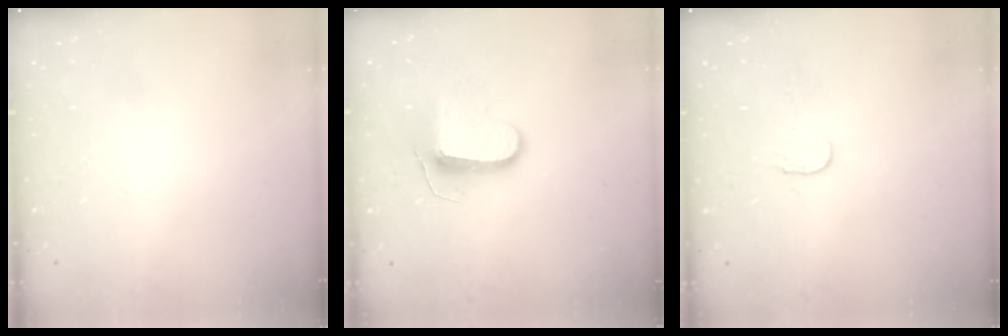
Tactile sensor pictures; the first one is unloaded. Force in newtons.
{"total": 9.3, "press": 9.3, "slide": 0.3}
{"total": 3.2, "press": 3.2, "slide": 0.3}